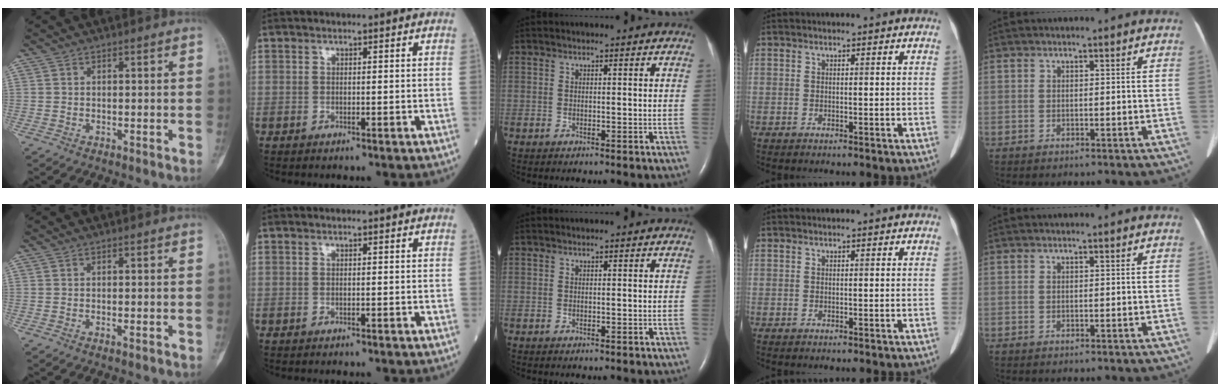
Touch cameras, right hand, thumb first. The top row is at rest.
{"thumb": {"total": 0.8, "force": [-0.4, 0.2, 0.7], "torque": [-0.014, 0.001, -0.004]}}